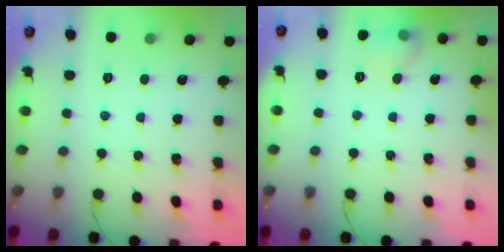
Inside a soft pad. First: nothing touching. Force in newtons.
{"total": 6.5, "press": 6.4, "slide": 1.3}